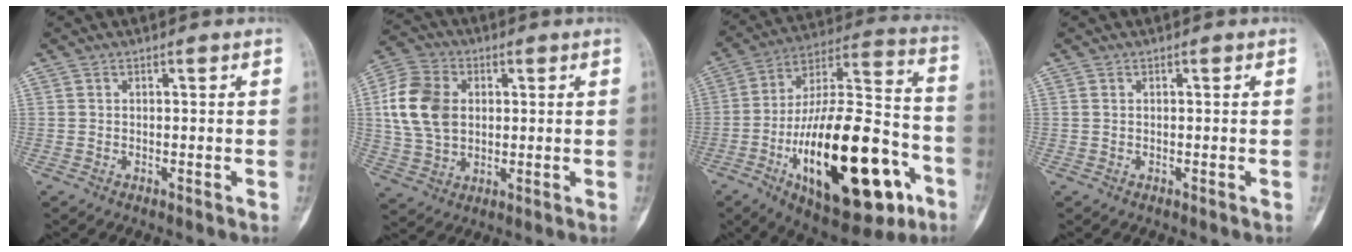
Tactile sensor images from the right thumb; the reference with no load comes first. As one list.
[{"total": 13.1, "force": [1.8, 9.7, 8.7], "torque": [-0.159, 0.006, 0.033]}, {"total": 32.3, "force": [-11.7, 13.5, 26.9], "torque": [-0.435, 0.054, -0.168]}, {"total": 0.0}]